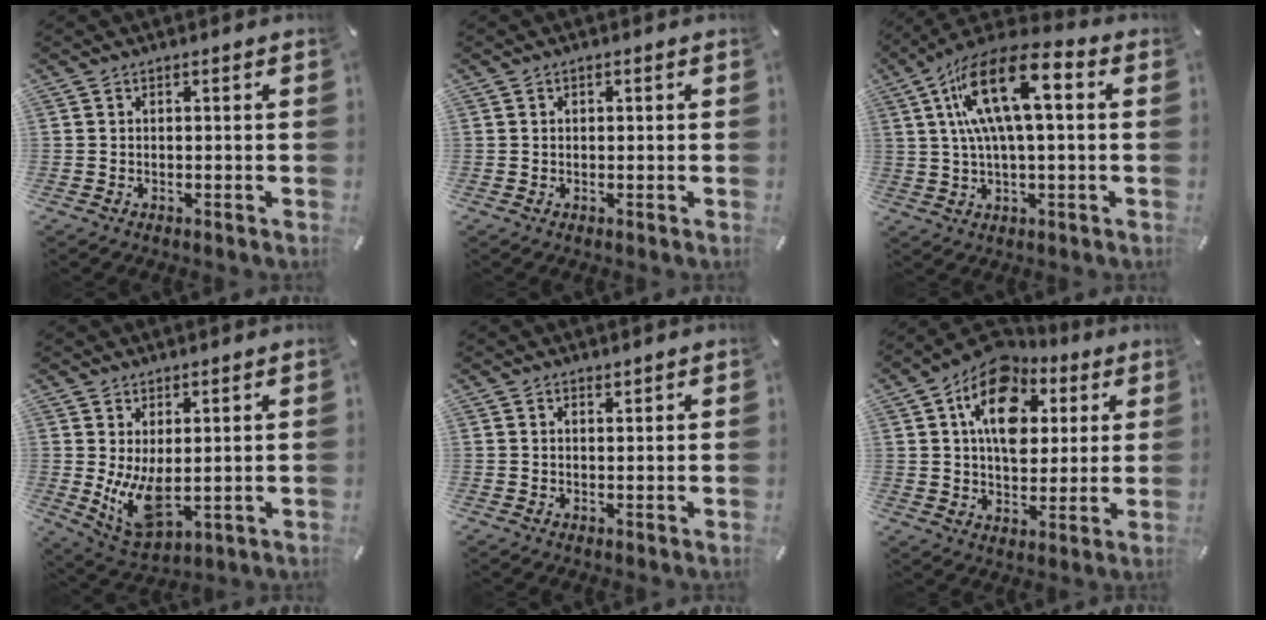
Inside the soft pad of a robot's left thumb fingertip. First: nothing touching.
{"total": 0.6, "force": [0.1, 0.5, 0.2], "torque": [-0.005, 0.004, 0.001]}
{"total": 16.3, "force": [4.2, 6.3, 14.5], "torque": [-0.289, -0.007, 0.070]}
{"total": 9.3, "force": [1.2, 4.8, 7.9], "torque": [-0.160, -0.030, 0.028]}
{"total": 0.9, "force": [0.8, 0.4, 0.2], "torque": [-0.003, -0.001, 0.016]}
{"total": 16.2, "force": [6.3, 11.3, 9.6], "torque": [-0.144, -0.024, 0.116]}